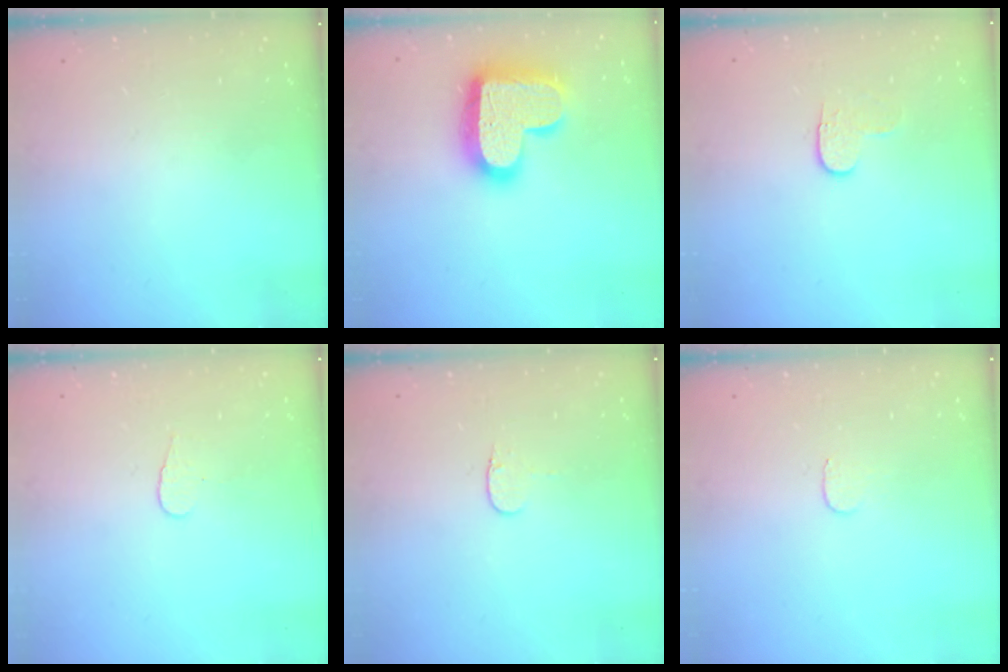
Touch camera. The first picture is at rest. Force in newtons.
{"total": 19.5, "press": 19.5, "slide": 1.4}
{"total": 3.8, "press": 3.8, "slide": 0.5}
{"total": 3.7, "press": 3.7, "slide": 0.4}
{"total": 3.4, "press": 3.3, "slide": 0.4}
{"total": 3.0, "press": 3.0, "slide": 0.3}